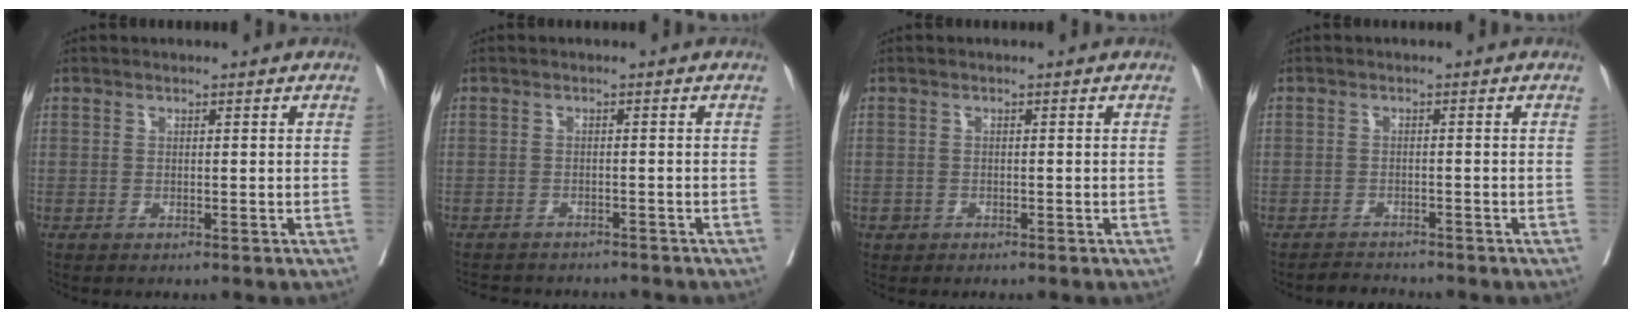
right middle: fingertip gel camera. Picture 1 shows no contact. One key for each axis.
{"total": 7.4, "fx": -6.9, "fy": 2.0, "fz": 1.6, "tx": -0.027, "ty": -0.004, "tz": -0.088}
{"total": 1.0, "fx": -0.5, "fy": 0.9, "fz": 0.1, "tx": -0.002, "ty": 0.004, "tz": -0.008}
{"total": 2.1, "fx": -2.0, "fy": 0.3, "fz": -0.6, "tx": 0.005, "ty": -0.010, "tz": -0.034}